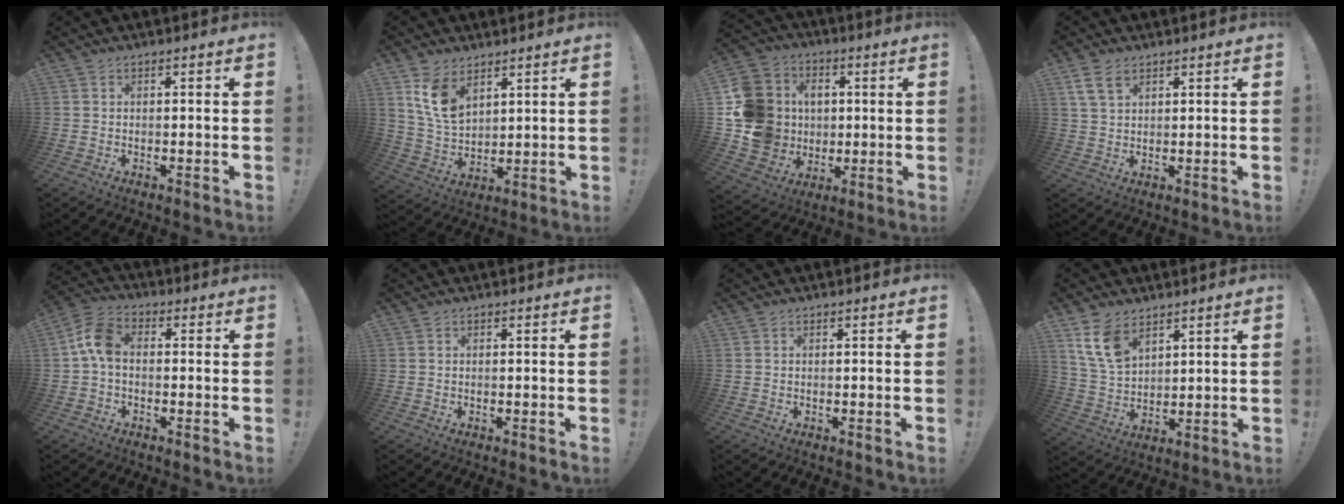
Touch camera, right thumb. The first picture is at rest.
{"total": 10.4, "force": [6.0, 6.3, 5.7], "torque": [-0.113, -0.027, 0.119]}
{"total": 17.5, "force": [1.3, 16.1, 6.8], "torque": [-0.129, 0.005, 0.056]}
{"total": 5.8, "force": [3.3, 3.4, 3.4], "torque": [-0.058, -0.003, 0.065]}
{"total": 8.8, "force": [0.2, 5.6, 6.8], "torque": [-0.131, 0.012, 0.010]}
{"total": 0.0}
{"total": 0.0}
{"total": 10.4, "force": [6.5, 6.1, 5.5], "torque": [-0.108, -0.028, 0.127]}